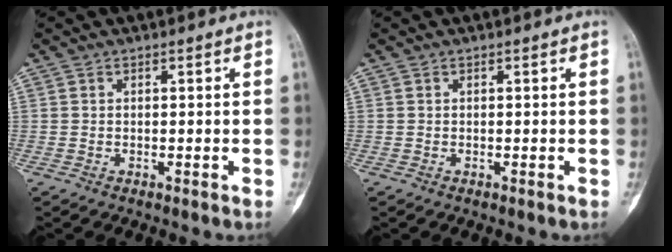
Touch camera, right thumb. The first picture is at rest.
{"total": 0.0}